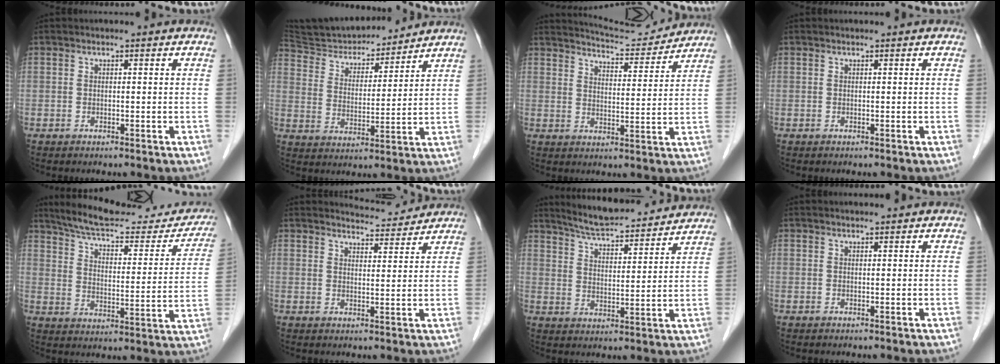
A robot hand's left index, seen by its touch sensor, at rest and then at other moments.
{"total": 15.1, "force": [14.3, 3.5, 3.2], "torque": [-0.055, 0.012, 0.242]}
{"total": 9.2, "force": [9.1, 0.2, 0.6], "torque": [-0.018, 0.005, 0.133]}
{"total": 0.0}
{"total": 23.4, "force": [21.3, 5.2, 8.4], "torque": [-0.117, -0.027, 0.275]}
{"total": 5.3, "force": [5.2, 0.5, -0.1], "torque": [-0.008, 0.003, 0.069]}
{"total": 15.9, "force": [14.9, 2.2, 5.3], "torque": [-0.082, 0.012, 0.213]}
{"total": 0.8, "force": [0.8, 0.0, 0.3], "torque": [-0.007, 0.005, 0.014]}